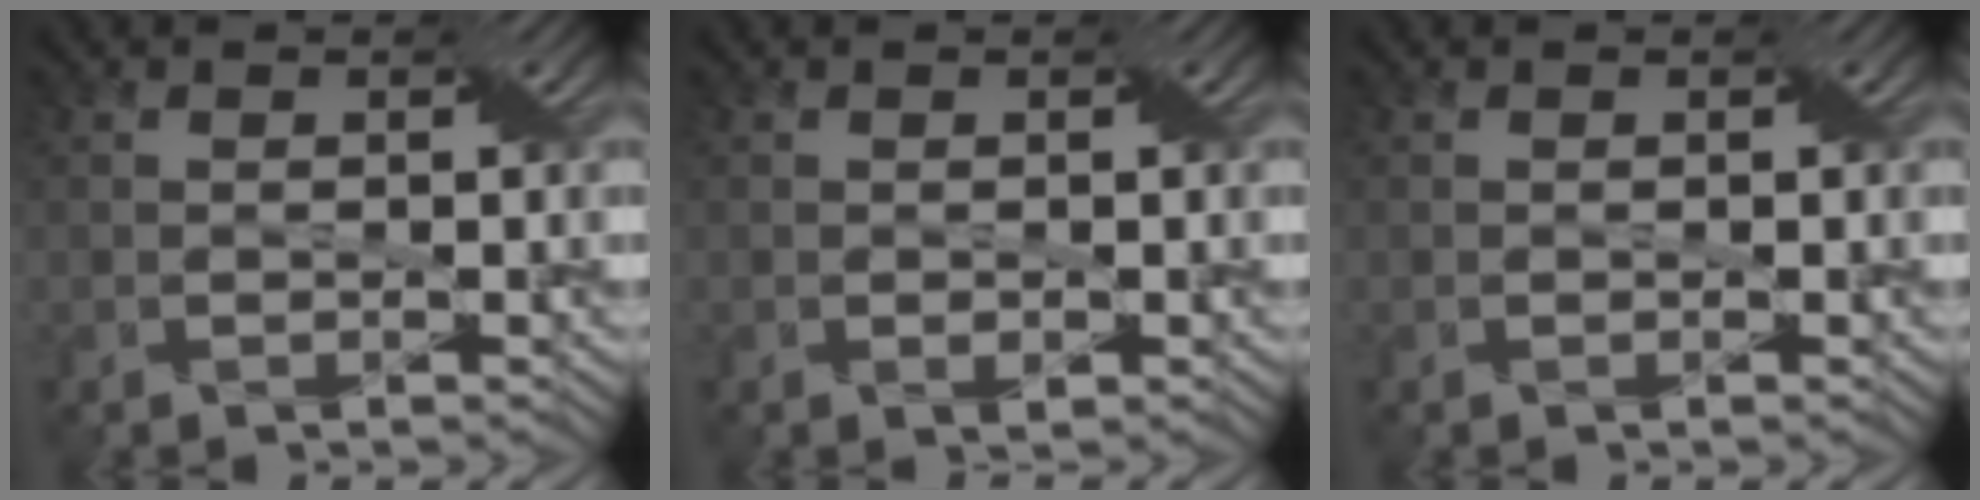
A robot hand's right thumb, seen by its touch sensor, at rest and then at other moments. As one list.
[{"total": 0.6, "force": [-0.1, 0.3, 0.5], "torque": [-0.007, -0.002, -0.001]}, {"total": 0.0}]